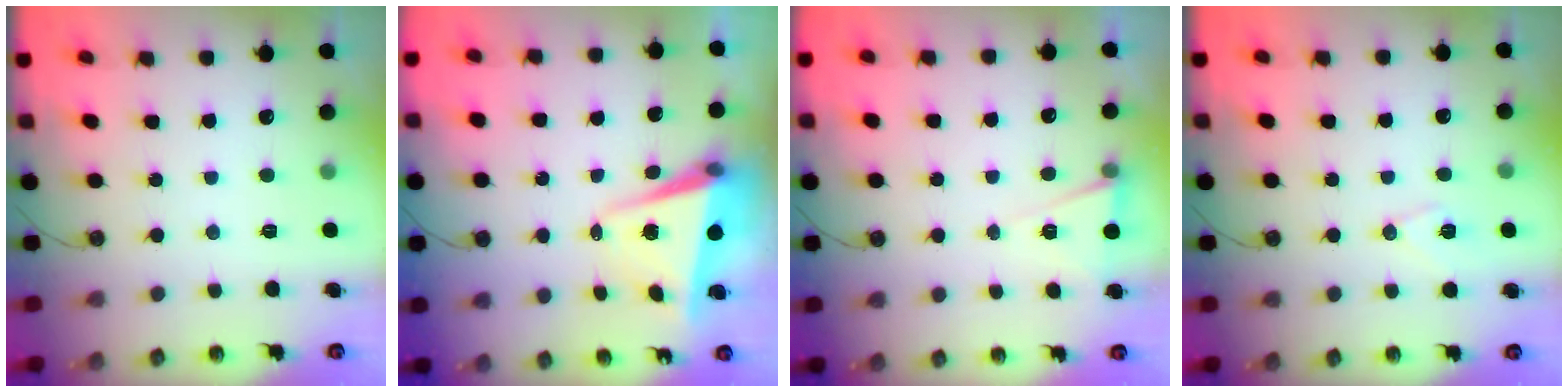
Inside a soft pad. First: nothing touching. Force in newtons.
{"total": 5.3, "press": 4.9, "slide": 2.0}
{"total": 6.1, "press": 3.9, "slide": 4.7}
{"total": 6.8, "press": 6.2, "slide": 2.9}